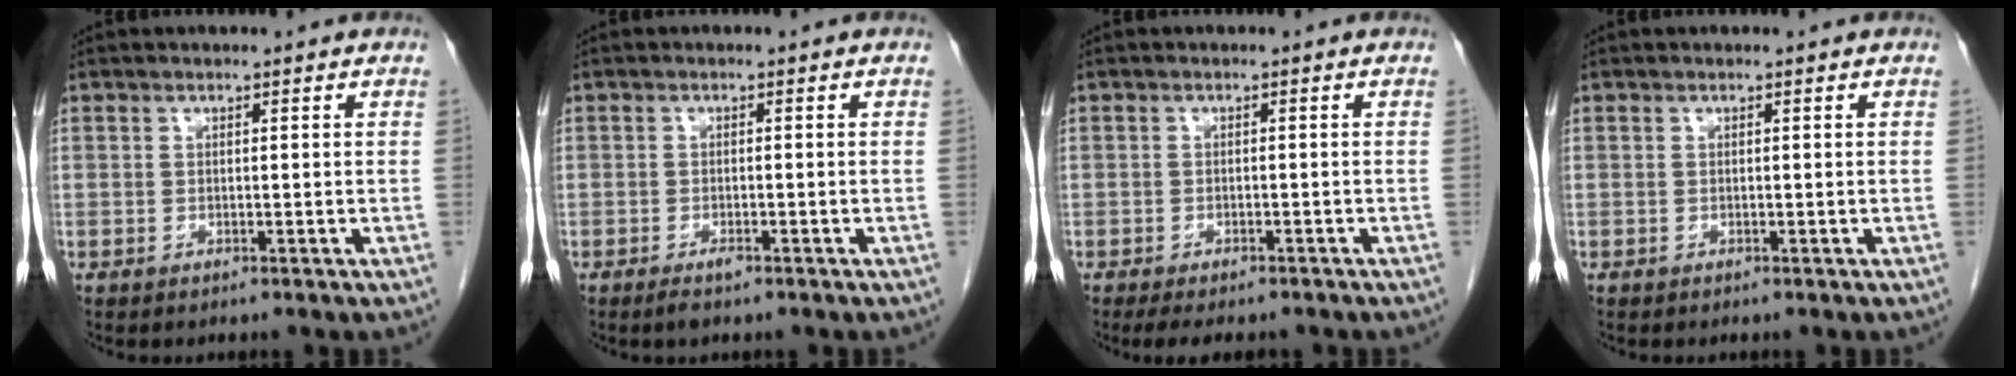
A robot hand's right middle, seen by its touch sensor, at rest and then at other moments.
{"total": 1.5, "force": [-1.0, 0.3, 1.1], "torque": [-0.020, -0.002, -0.017]}
{"total": 6.2, "force": [-5.1, 2.2, 2.7], "torque": [-0.035, -0.008, -0.068]}
{"total": 0.0}